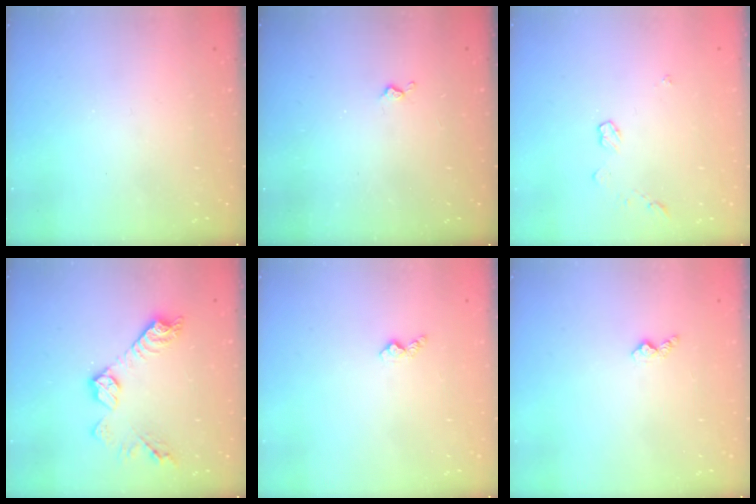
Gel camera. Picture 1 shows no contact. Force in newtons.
{"total": 3.0, "press": 2.9, "slide": 0.4}
{"total": 3.3, "press": 3.2, "slide": 0.4}
{"total": 10.7, "press": 10.7, "slide": 0.4}
{"total": 3.6, "press": 3.6, "slide": 0.5}
{"total": 3.6, "press": 3.6, "slide": 0.5}